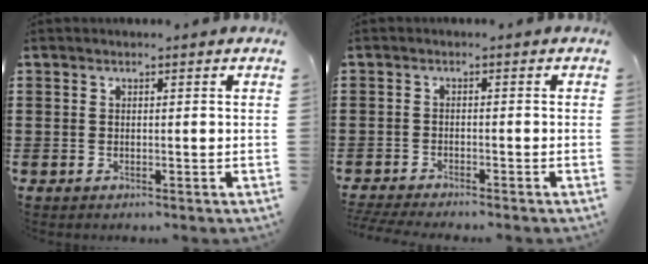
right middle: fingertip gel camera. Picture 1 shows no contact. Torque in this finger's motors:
{"motor_torque": [1.66, -0.48, 0.82, 0.21]}